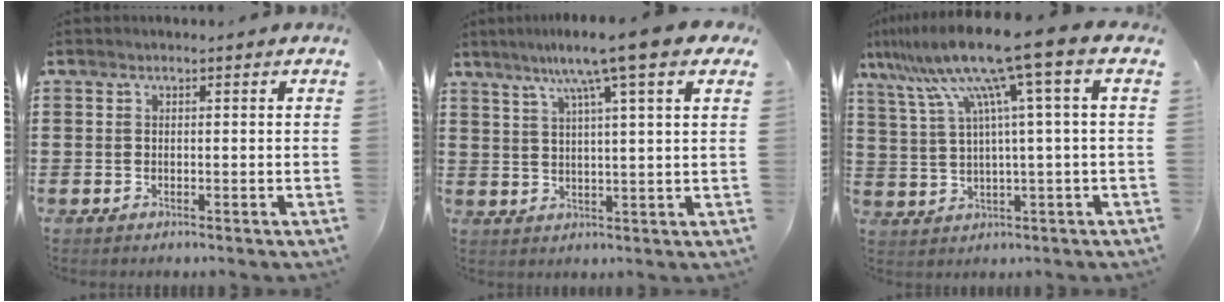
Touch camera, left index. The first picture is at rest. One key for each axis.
{"total": 9.2, "fx": 5.8, "fy": -0.1, "fz": 7.1, "tx": -0.146, "ty": -0.012, "tz": 0.094}
{"total": 11.3, "fx": 5.6, "fy": -0.2, "fz": 9.8, "tx": -0.217, "ty": -0.026, "tz": 0.083}